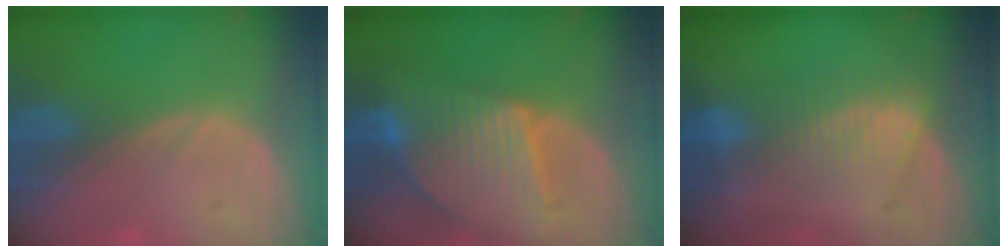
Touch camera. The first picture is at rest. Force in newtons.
{"total": 9.5, "press": 8.2, "slide": 4.8}
{"total": 6.7, "press": 6.3, "slide": 2.1}